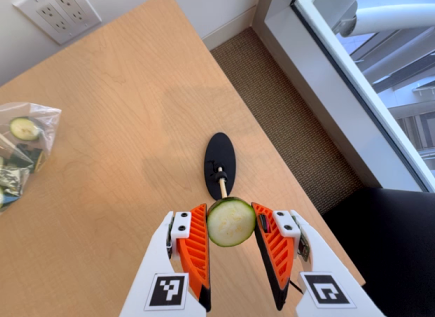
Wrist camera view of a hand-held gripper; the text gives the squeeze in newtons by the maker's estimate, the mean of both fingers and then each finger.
{"total": 8.8, "left": 9.1, "right": 8.6}